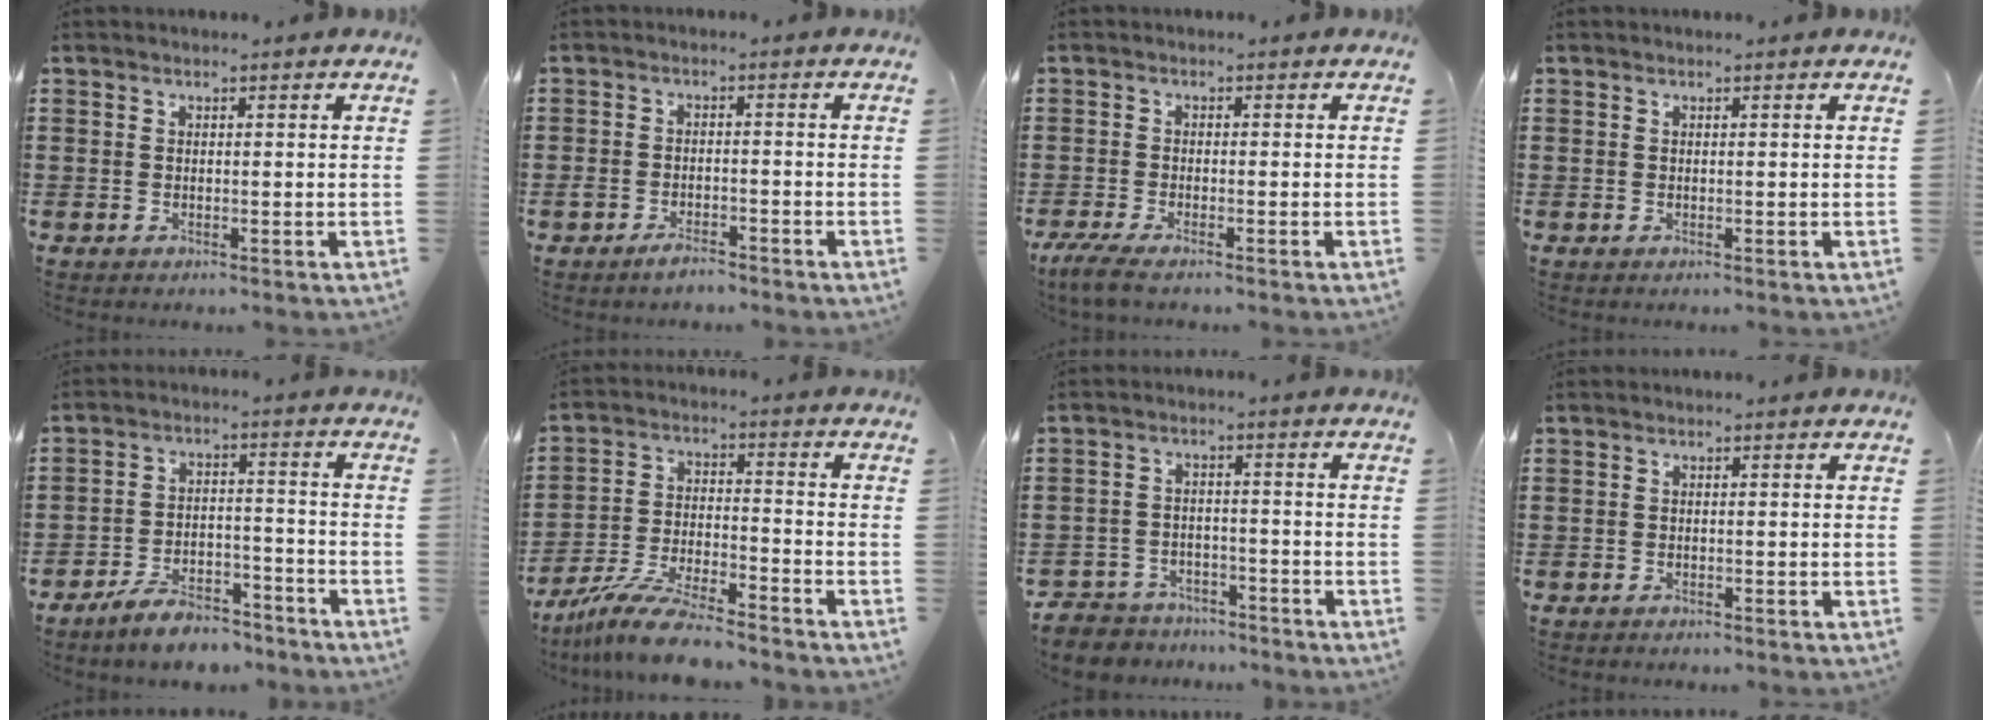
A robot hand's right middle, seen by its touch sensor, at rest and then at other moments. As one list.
[{"total": 2.5, "force": [-2.1, 0.7, 1.2], "torque": [-0.029, 0.004, -0.043]}, {"total": 2.7, "force": [-2.2, 0.1, 1.7], "torque": [-0.050, -0.014, -0.047]}, {"total": 0.0}, {"total": 6.3, "force": [-5.8, 1.3, 2.1], "torque": [-0.044, 0.007, -0.113]}, {"total": 9.4, "force": [-8.5, 0.9, 4.1], "torque": [-0.086, 0.010, -0.165]}, {"total": 4.4, "force": [-4.3, 1.0, -0.2], "torque": [-0.018, -0.001, -0.096]}, {"total": 0.7, "force": [-0.7, 0.1, 0.1], "torque": [-0.004, -0.002, -0.013]}]